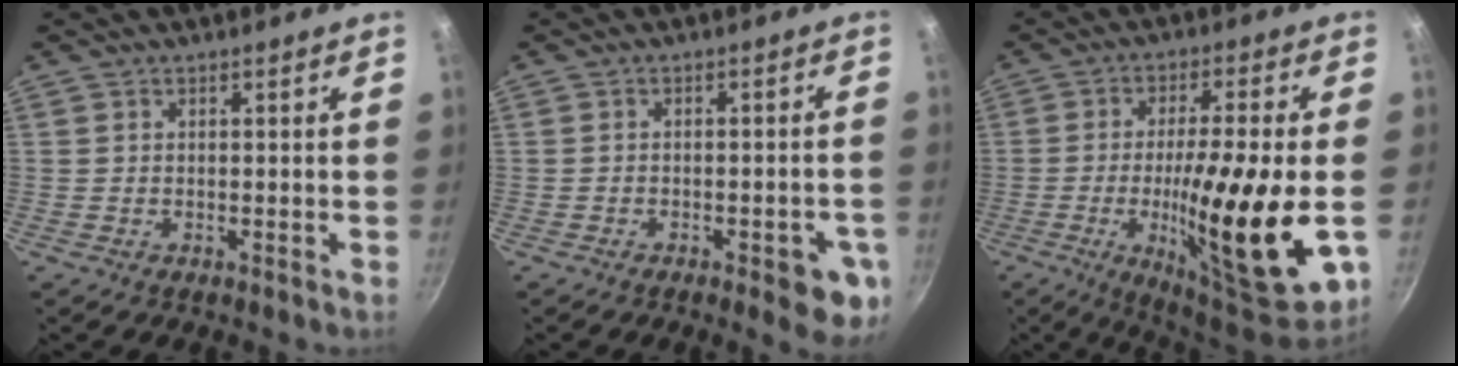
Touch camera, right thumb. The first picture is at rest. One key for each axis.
{"total": 8.1, "fx": -3.3, "fy": 3.0, "fz": 6.8, "tx": -0.062, "ty": 0.014, "tz": -0.034}
{"total": 23.5, "fx": -4.3, "fy": 4.6, "fz": 22.7, "tx": -0.349, "ty": 0.003, "tz": -0.062}